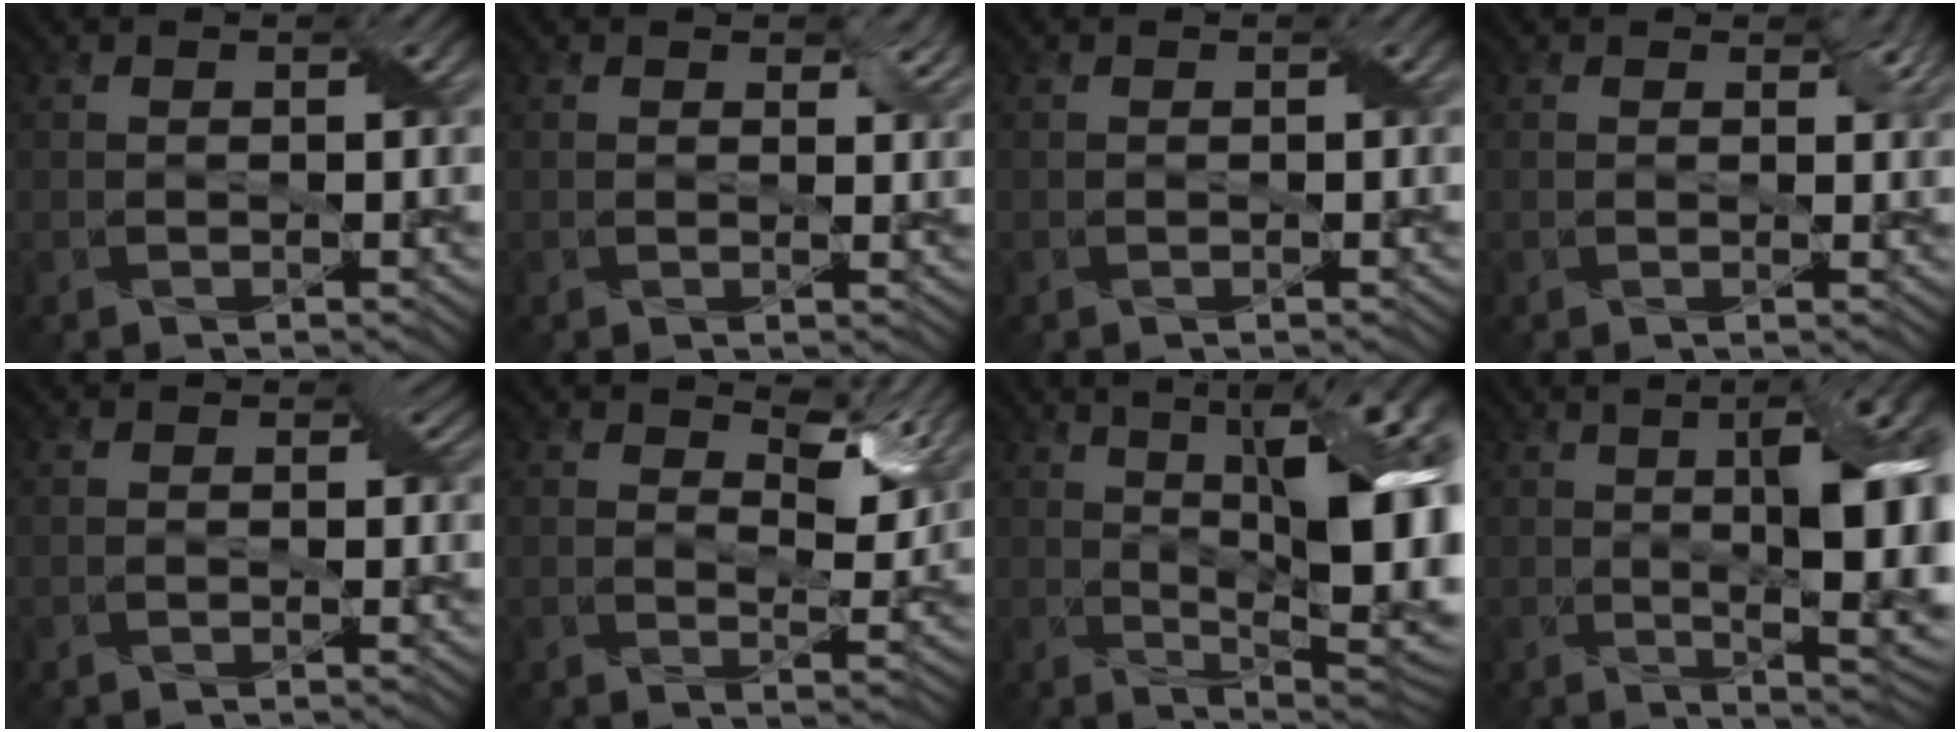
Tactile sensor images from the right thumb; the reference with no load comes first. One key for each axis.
{"total": 2.9, "fx": 1.7, "fy": 1.5, "fz": 1.8, "tx": -0.029, "ty": -0.004, "tz": 0.028}
{"total": 0.0}
{"total": 2.3, "fx": 1.3, "fy": 1.2, "fz": 1.5, "tx": -0.022, "ty": -0.002, "tz": 0.021}
{"total": 1.9, "fx": 0.6, "fy": 1.4, "fz": 1.1, "tx": -0.016, "ty": -0.003, "tz": 0.008}
{"total": 6.3, "fx": 4.2, "fy": 2.6, "fz": 3.9, "tx": -0.067, "ty": -0.006, "tz": 0.065}
{"total": 18.5, "fx": 4.1, "fy": 6.5, "fz": 16.8, "tx": -0.244, "ty": 0.038, "tz": 0.070}
{"total": 14.7, "fx": 2.1, "fy": 4.9, "fz": 13.7, "tx": -0.179, "ty": 0.021, "tz": 0.036}